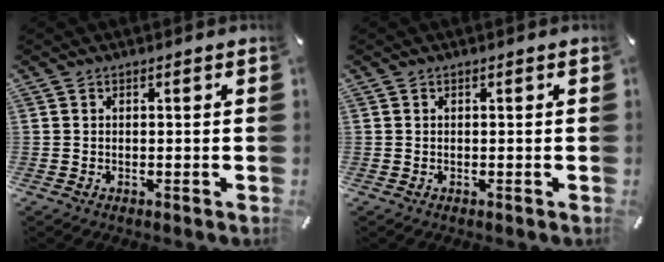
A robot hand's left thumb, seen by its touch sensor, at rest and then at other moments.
{"total": 0.0}